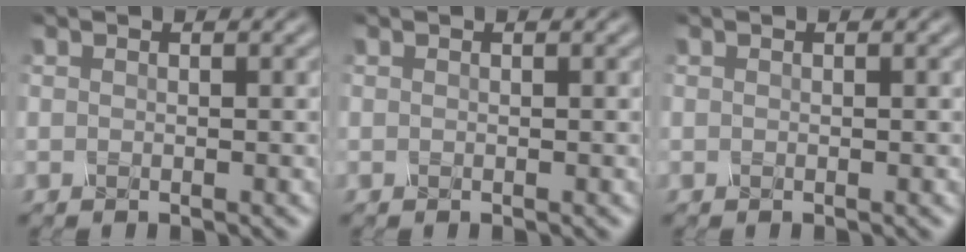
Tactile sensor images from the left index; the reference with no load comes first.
{"total": 0.0}
{"total": 0.0}